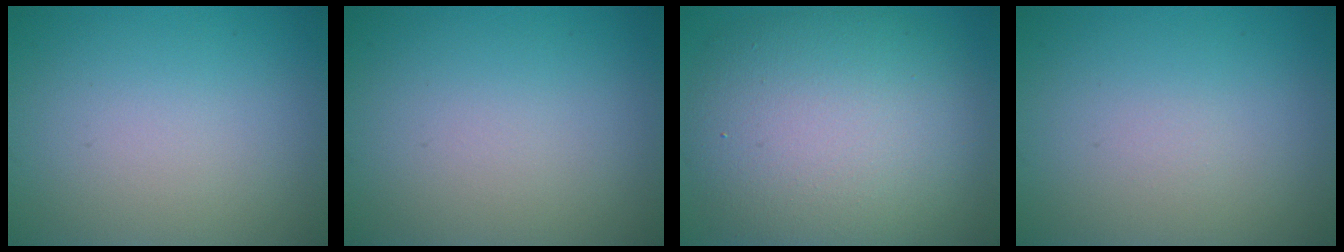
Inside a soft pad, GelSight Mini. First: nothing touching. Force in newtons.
{"total": 0.0}
{"total": 11.4, "press": 11.4, "slide": 1.0}
{"total": 0.0}